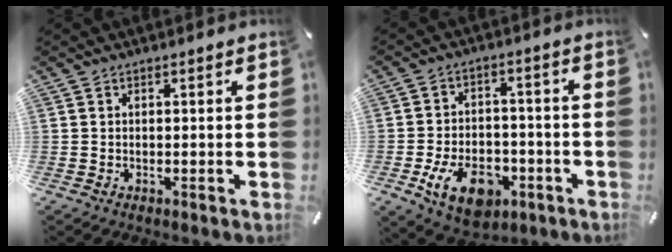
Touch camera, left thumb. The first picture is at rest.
{"total": 13.2, "force": [-5.7, 8.4, 8.4], "torque": [-0.147, 0.029, -0.099]}